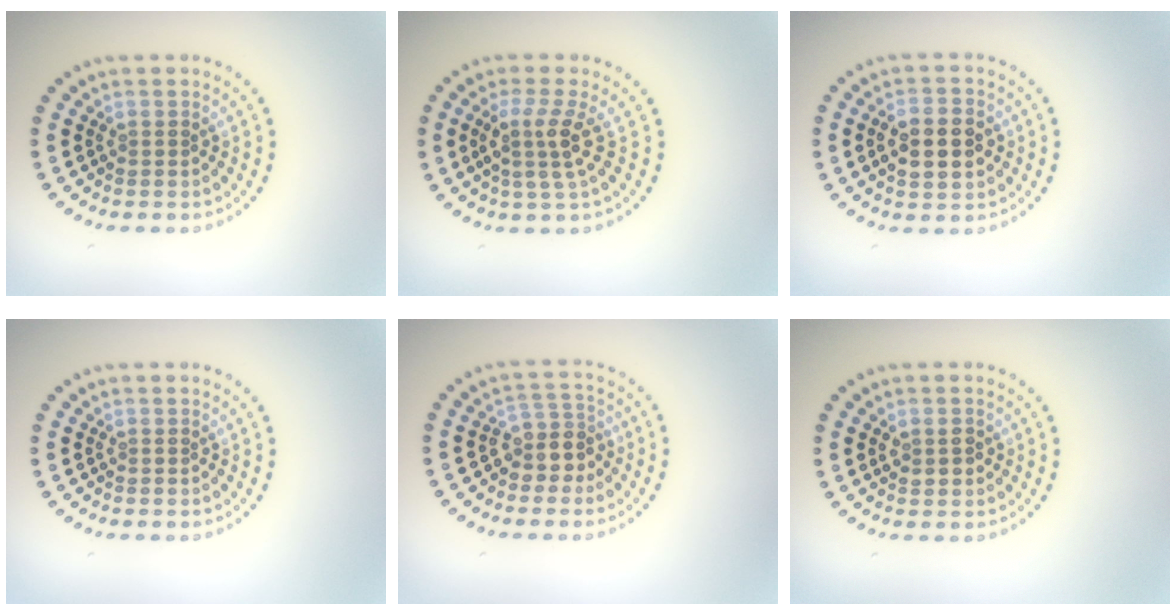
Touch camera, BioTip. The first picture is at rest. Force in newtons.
{"total": 3.2, "press": 2.4, "slide": 2.0}
{"total": 5.2, "press": 5.2, "slide": 0.2}
{"total": 0.0}
{"total": 2.9, "press": 2.4, "slide": 1.6}
{"total": 1.5, "press": 1.4, "slide": 0.4}